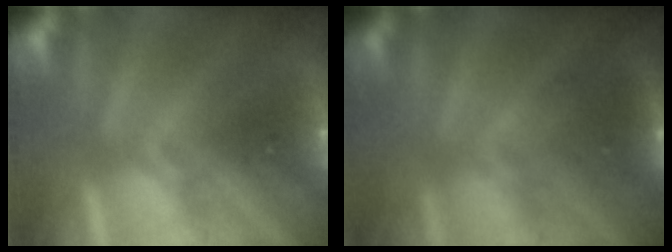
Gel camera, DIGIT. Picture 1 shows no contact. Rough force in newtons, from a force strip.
{"total": 2.2}